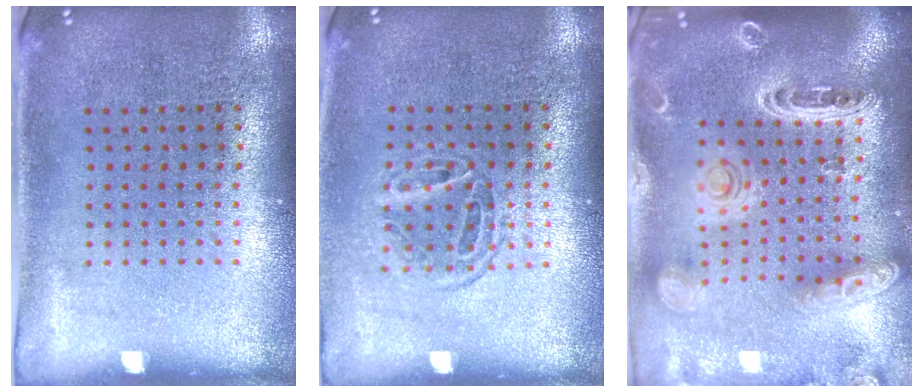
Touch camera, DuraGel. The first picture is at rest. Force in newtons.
{"total": 1.1, "press": 1.0, "slide": 0.5}
{"total": 2.5, "press": 2.3, "slide": 1.2}